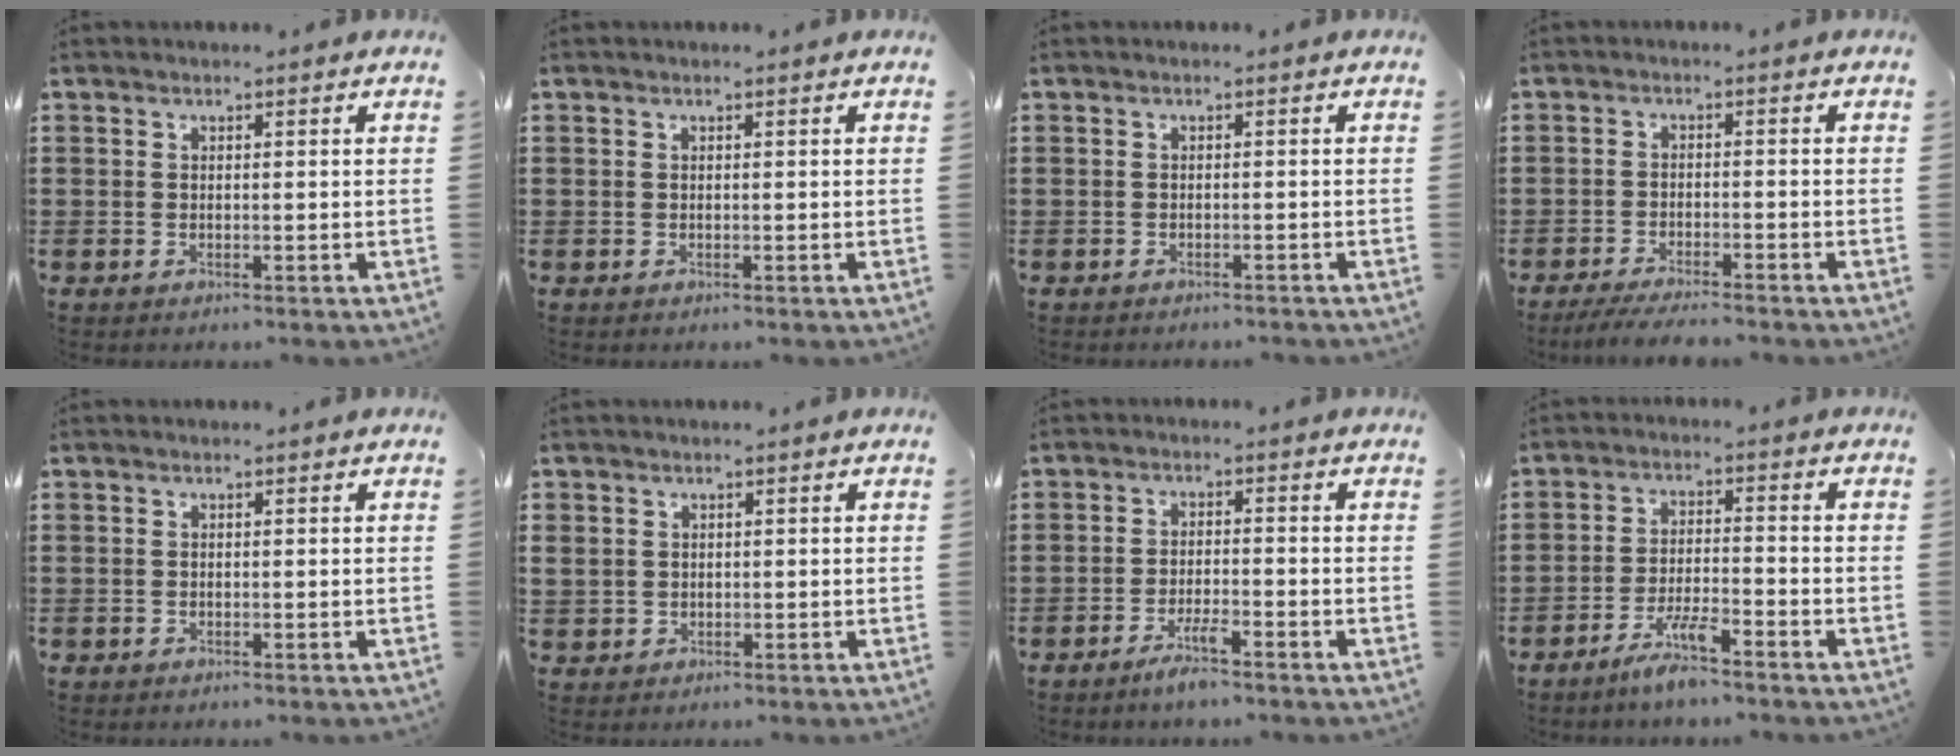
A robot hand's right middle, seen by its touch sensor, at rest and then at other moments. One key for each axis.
{"total": 0.0}
{"total": 0.7, "fx": -0.7, "fy": -0.1, "fz": 0.1, "tx": -0.005, "ty": -0.003, "tz": -0.015}
{"total": 3.7, "fx": -3.5, "fy": 0.0, "fz": 1.3, "tx": -0.028, "ty": -0.008, "tz": -0.068}
{"total": 0.0}
{"total": 1.7, "fx": 0.6, "fy": 1.6, "fz": 0.1, "tx": -0.010, "ty": 0.009, "tz": 0.010}
{"total": 3.5, "fx": -2.7, "fy": 0.3, "fz": 2.3, "tx": -0.045, "ty": 0.003, "tz": -0.051}
{"total": 5.1, "fx": -4.1, "fy": 0.5, "fz": 3.0, "tx": -0.070, "ty": -0.005, "tz": -0.083}